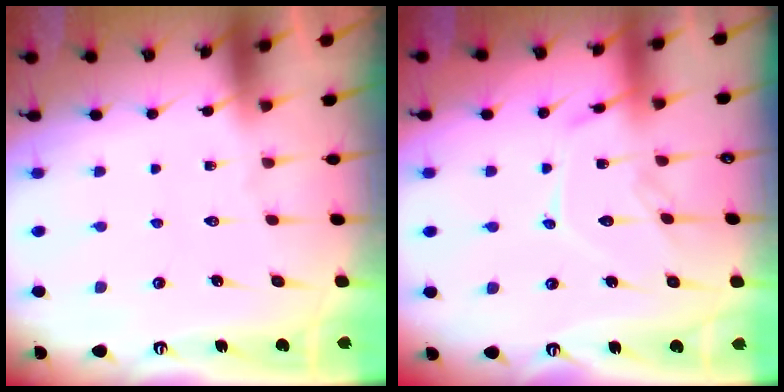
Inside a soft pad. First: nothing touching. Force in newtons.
{"total": 12.1, "press": 12.0, "slide": 0.4}